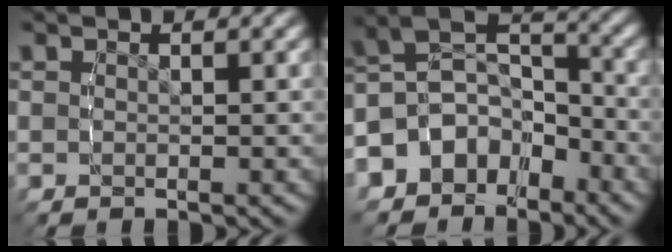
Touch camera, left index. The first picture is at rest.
{"total": 12.6, "force": [-5.4, 10.6, 4.1], "torque": [-0.099, -0.043, -0.105]}